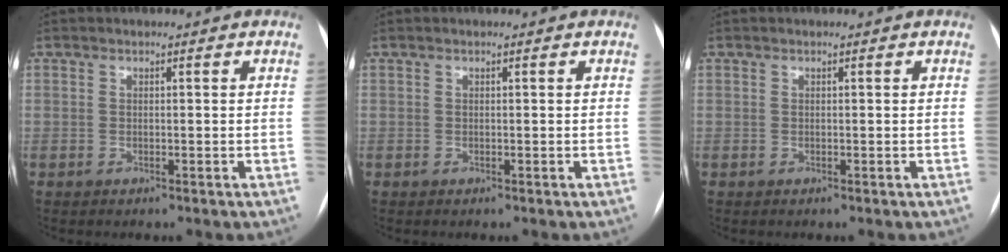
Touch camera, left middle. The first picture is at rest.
{"total": 0.0}
{"total": 0.0}